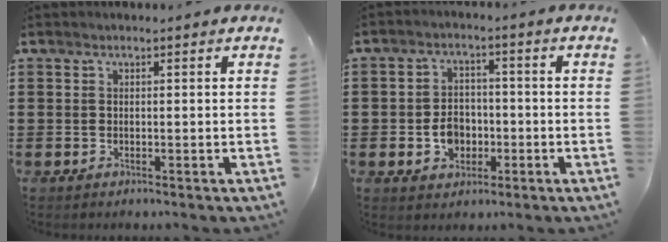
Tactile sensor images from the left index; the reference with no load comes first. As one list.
[{"total": 4.9, "force": [-1.4, 3.8, 2.8], "torque": [-0.049, 0.005, -0.029]}]